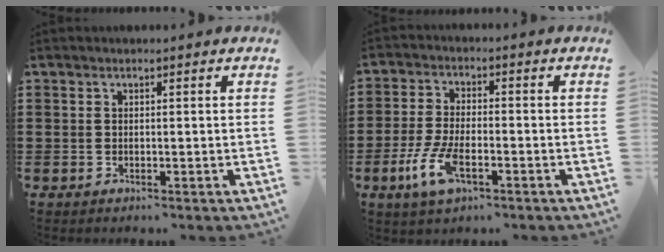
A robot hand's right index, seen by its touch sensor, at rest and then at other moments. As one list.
[{"total": 7.1, "force": [-3.0, 2.7, 5.8], "torque": [-0.140, -0.014, -0.061]}]